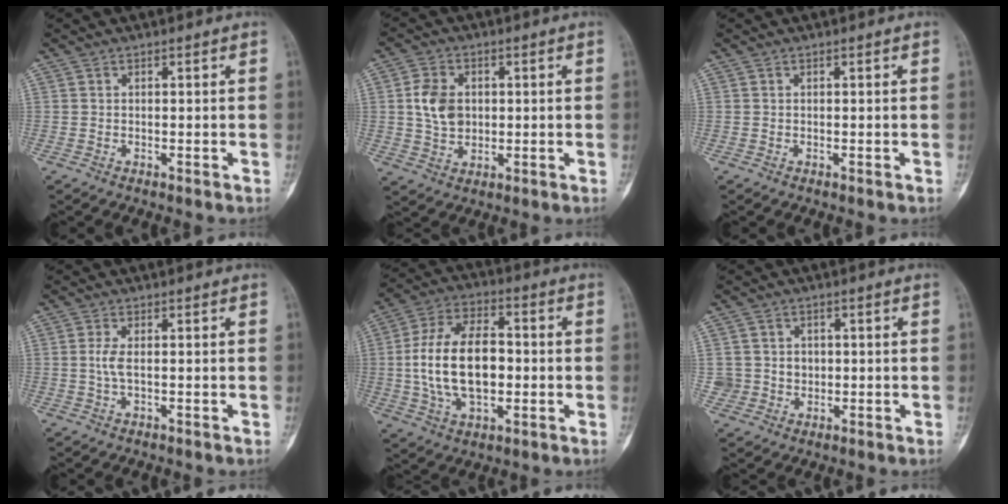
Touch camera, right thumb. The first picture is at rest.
{"total": 7.5, "force": [1.0, 5.6, 4.9], "torque": [-0.077, -0.002, 0.020]}
{"total": 0.0}
{"total": 2.3, "force": [0.0, 0.8, 2.2], "torque": [-0.057, 0.002, 0.001]}
{"total": 17.1, "force": [-0.6, 9.7, 14.0], "torque": [-0.254, 0.021, -0.010]}
{"total": 4.8, "force": [0.4, 4.7, 1.0], "torque": [0.010, 0.006, 0.010]}